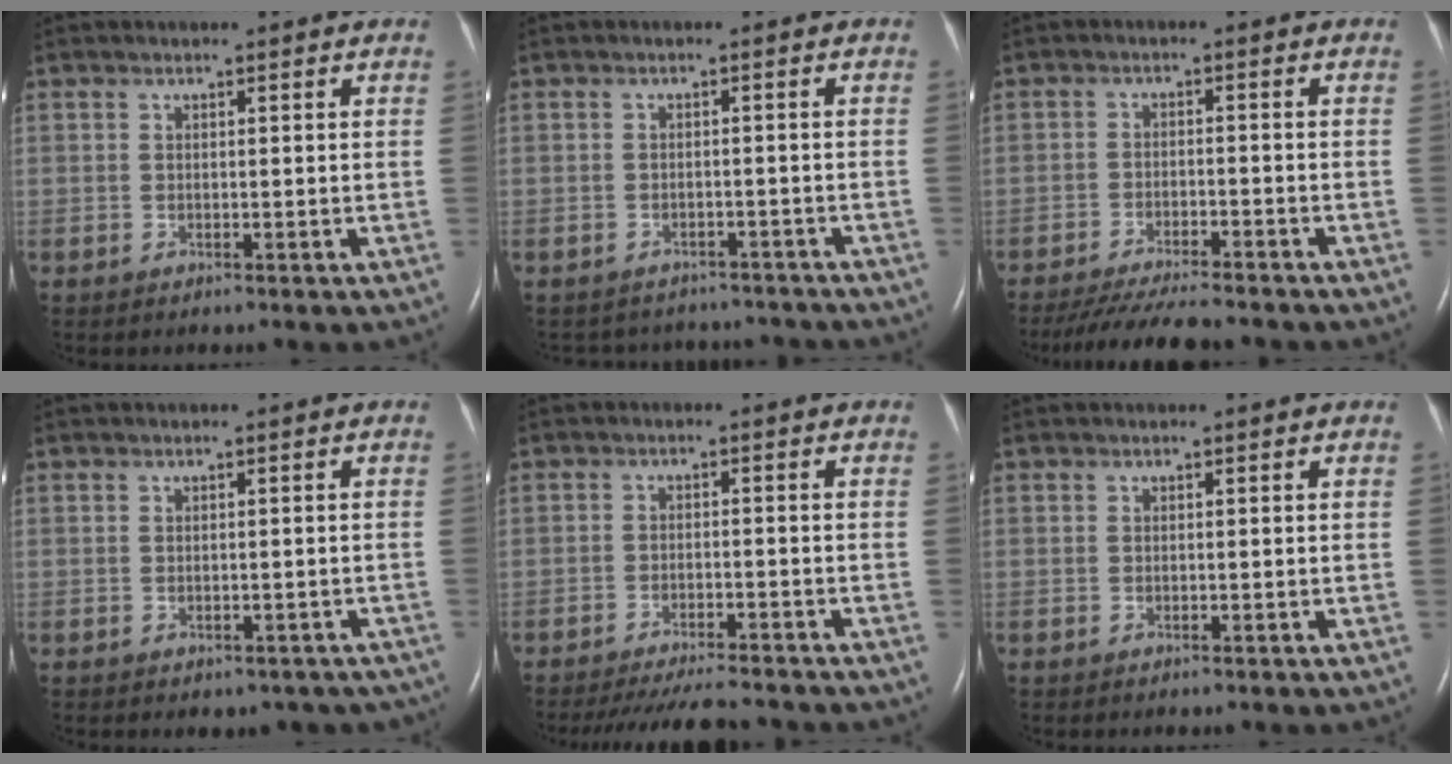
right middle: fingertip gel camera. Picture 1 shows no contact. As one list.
[{"total": 9.1, "force": [-8.4, 3.2, 0.8], "torque": [-0.016, 0.015, -0.092]}, {"total": 10.6, "force": [-9.6, 0.9, 4.5], "torque": [-0.071, -0.021, -0.146]}, {"total": 5.4, "force": [-4.6, 2.2, 1.7], "torque": [-0.011, 0.009, -0.044]}, {"total": 10.8, "force": [-10.0, 1.0, 4.0], "torque": [-0.062, -0.017, -0.142]}, {"total": 0.0}]